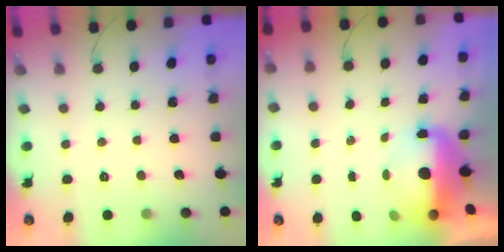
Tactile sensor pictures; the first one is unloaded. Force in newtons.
{"total": 13.3, "press": 9.2, "slide": 9.6}